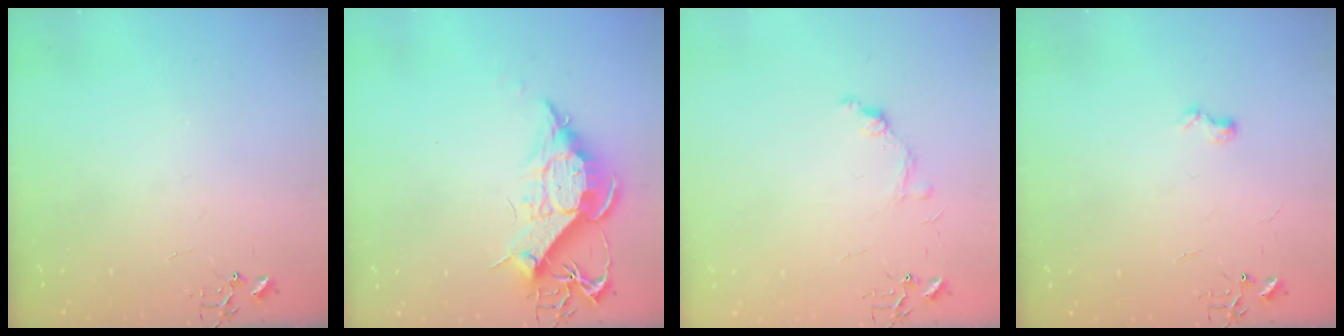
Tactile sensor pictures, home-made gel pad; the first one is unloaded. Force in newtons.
{"total": 12.6, "press": 12.6, "slide": 1.2}
{"total": 7.9, "press": 7.9, "slide": 0.7}
{"total": 6.0, "press": 6.0, "slide": 0.7}